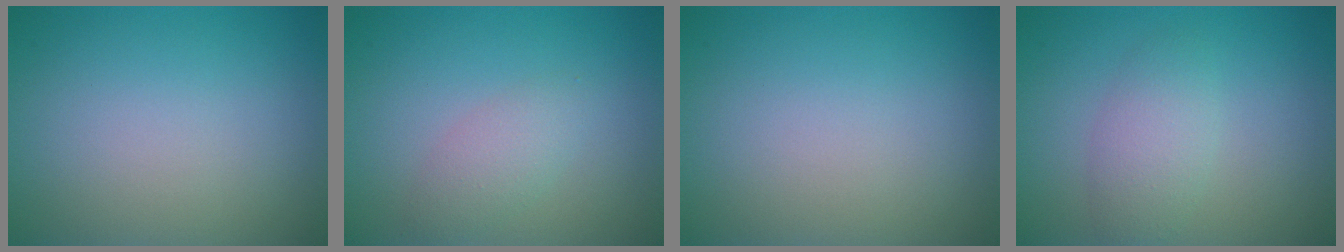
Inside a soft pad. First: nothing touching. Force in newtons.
{"total": 2.0, "press": 2.0, "slide": 0.1}
{"total": 0.0}
{"total": 2.7, "press": 2.7, "slide": 0.1}